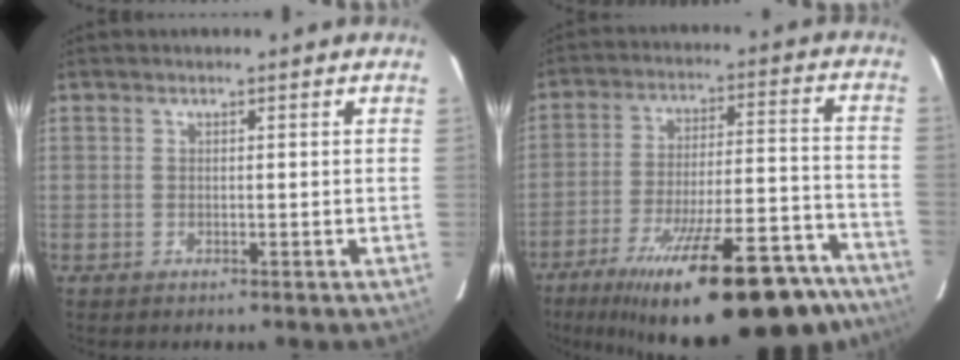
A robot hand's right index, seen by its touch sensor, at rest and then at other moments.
{"total": 26.6, "force": [-19.6, 4.9, 17.2], "torque": [-0.202, 0.008, -0.289]}